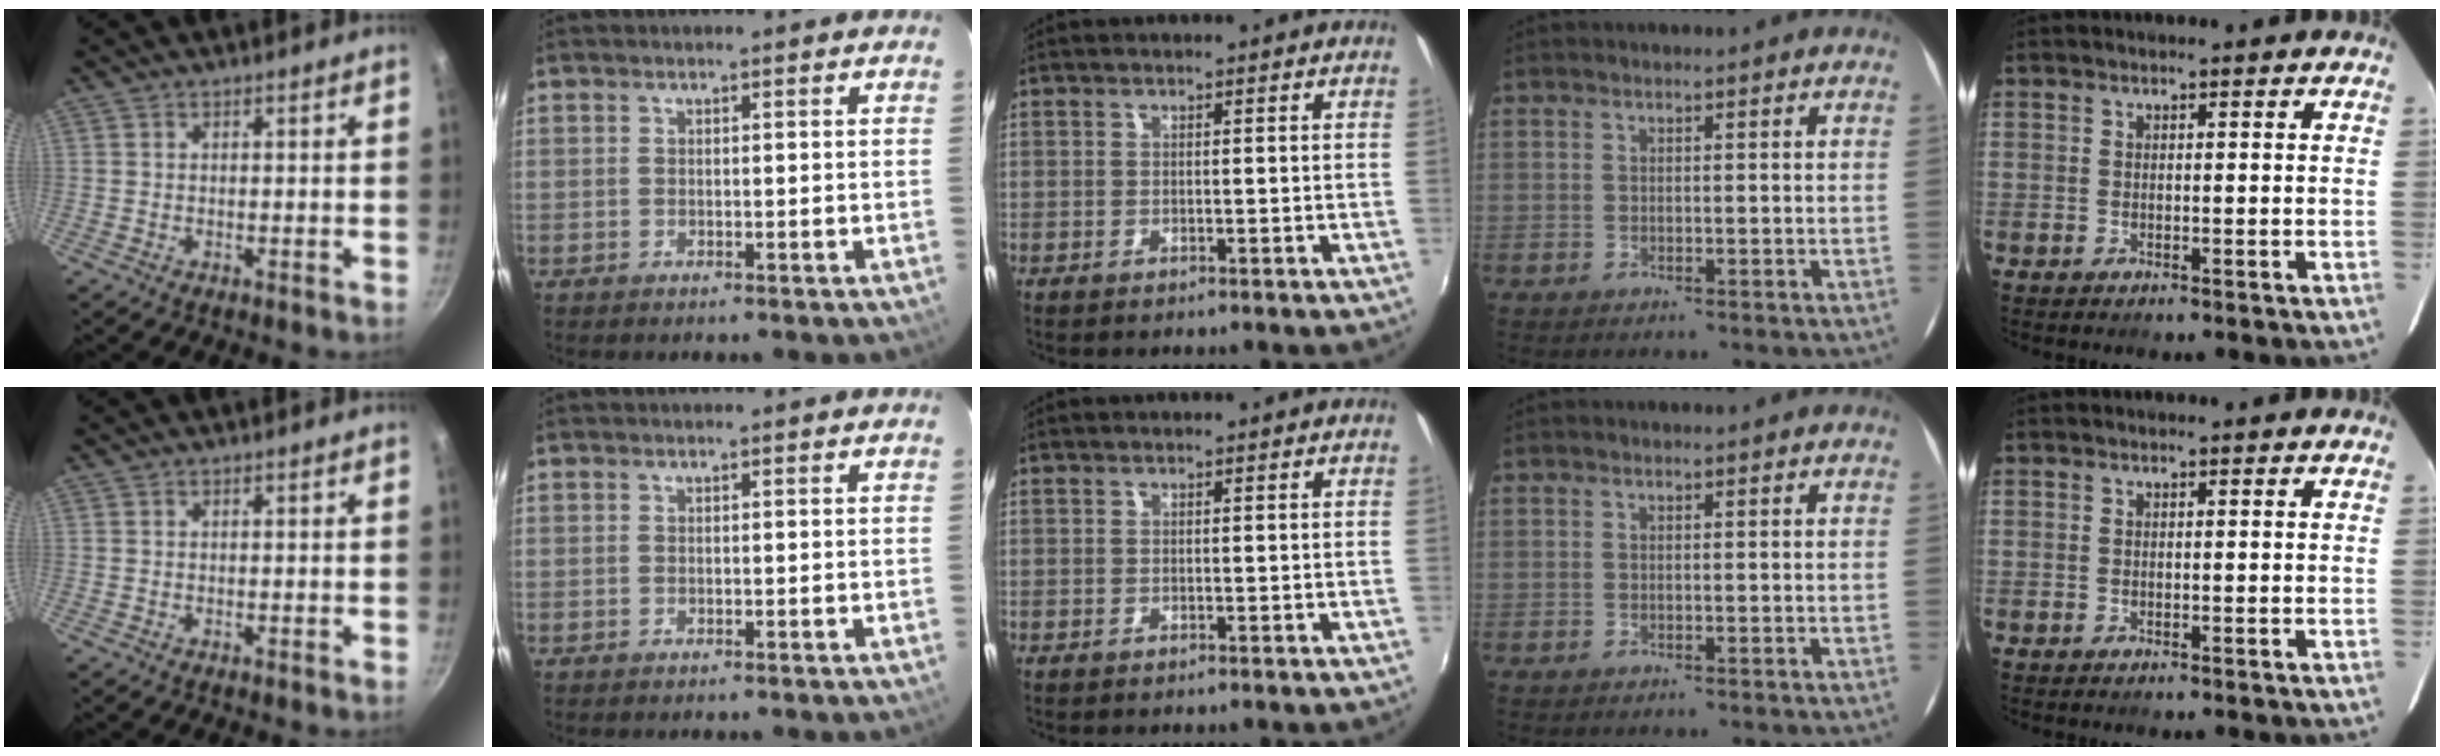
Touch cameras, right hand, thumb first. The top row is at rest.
{}